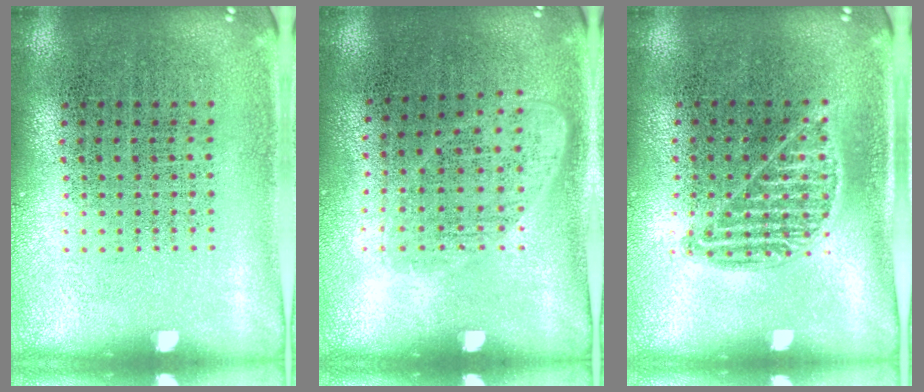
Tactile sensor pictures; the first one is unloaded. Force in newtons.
{"total": 1.2, "press": 1.0, "slide": 0.6}
{"total": 0.9, "press": 0.9, "slide": 0.4}